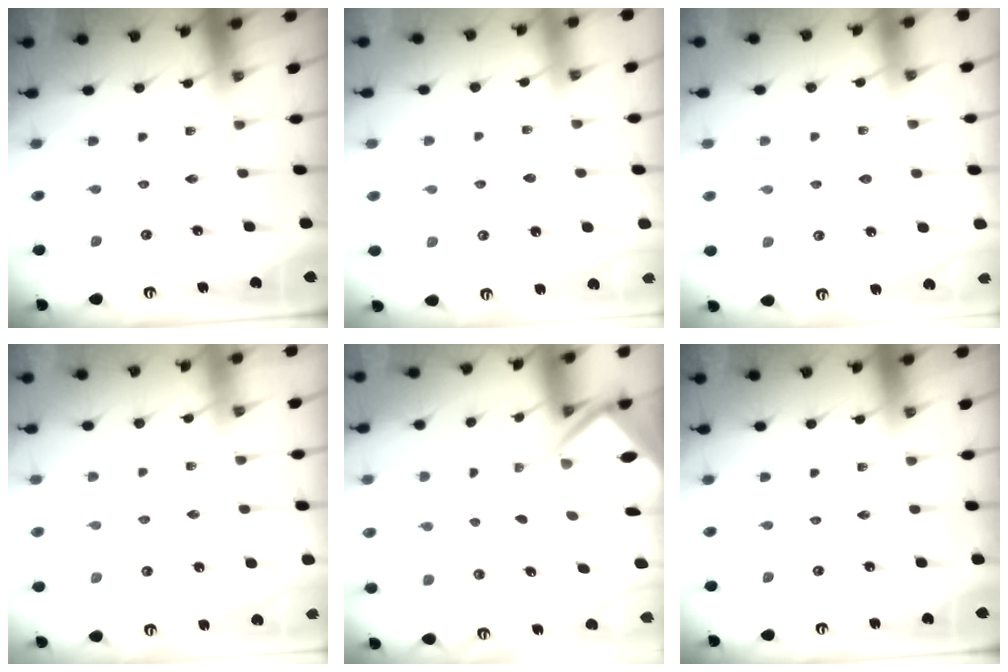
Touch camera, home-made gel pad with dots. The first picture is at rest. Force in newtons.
{"total": 2.5, "press": 2.5, "slide": 0.3}
{"total": 3.2, "press": 3.1, "slide": 0.6}
{"total": 1.1, "press": 1.1, "slide": 0.2}
{"total": 6.0, "press": 6.0, "slide": 0.6}
{"total": 0.0}